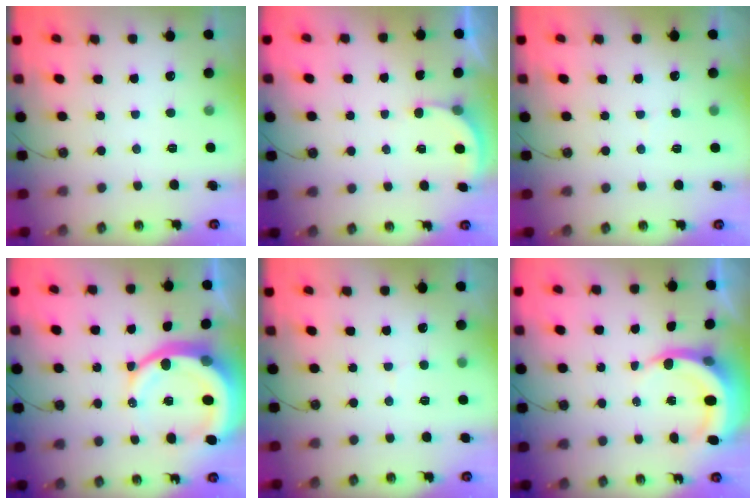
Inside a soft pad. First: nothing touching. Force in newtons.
{"total": 2.4, "press": 2.4, "slide": 0.3}
{"total": 2.8, "press": 2.6, "slide": 1.0}
{"total": 14.5, "press": 14.4, "slide": 1.7}
{"total": 3.2, "press": 3.1, "slide": 0.7}
{"total": 7.7, "press": 7.5, "slide": 1.8}